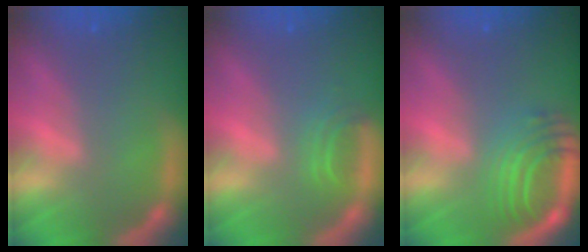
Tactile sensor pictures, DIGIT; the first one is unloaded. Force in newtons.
{"total": 1.9}
{"total": 6.5}